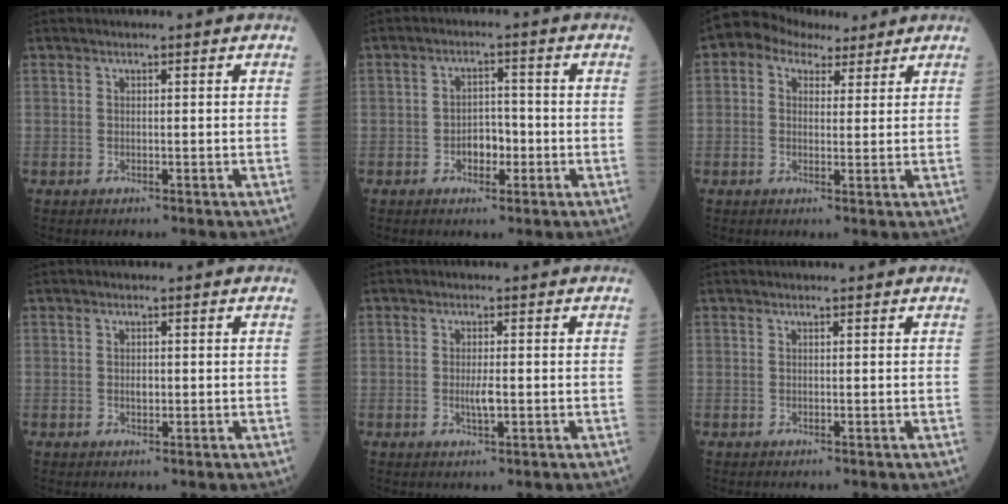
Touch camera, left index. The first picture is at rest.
{"total": 3.8, "force": [-1.5, 2.2, 2.7], "torque": [-0.040, 0.007, -0.026]}
{"total": 5.9, "force": [3.9, 3.8, 2.2], "torque": [-0.039, 0.035, 0.067]}
{"total": 1.2, "force": [-0.2, 0.7, 0.9], "torque": [-0.017, -0.002, -0.002]}
{"total": 2.4, "force": [-0.5, 0.5, 2.3], "torque": [-0.047, -0.004, -0.008]}
{"total": 0.0}